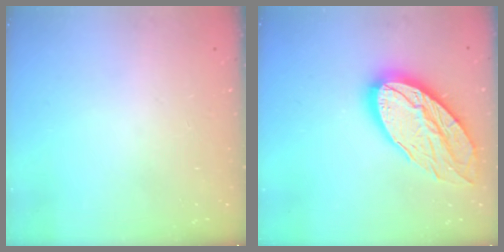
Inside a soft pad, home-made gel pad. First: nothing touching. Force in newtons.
{"total": 22.5, "press": 22.4, "slide": 1.8}